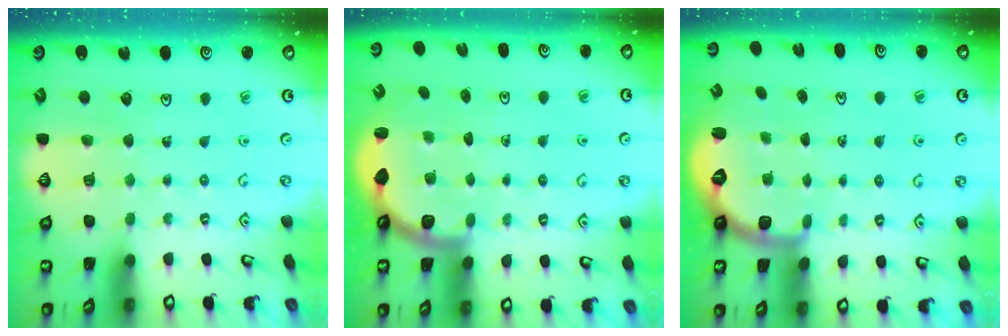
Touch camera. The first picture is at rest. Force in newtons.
{"total": 2.4, "press": 2.3, "slide": 0.6}
{"total": 2.6, "press": 1.5, "slide": 2.2}